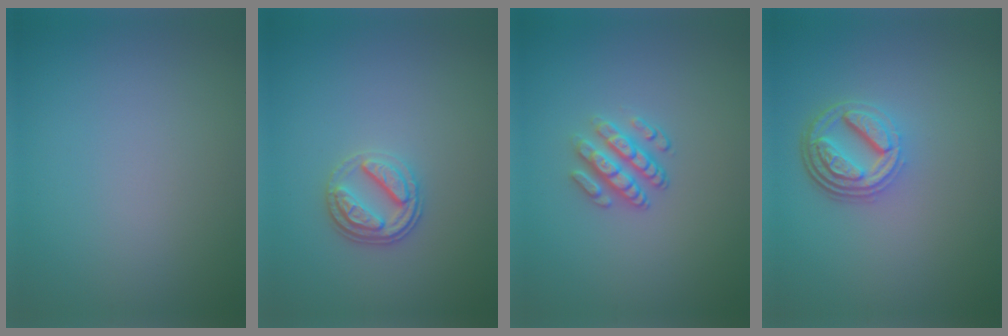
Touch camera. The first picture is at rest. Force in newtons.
{"total": 2.8, "press": 2.6, "slide": 1.1}
{"total": 2.9, "press": 2.5, "slide": 1.6}
{"total": 4.5, "press": 3.4, "slide": 3.0}